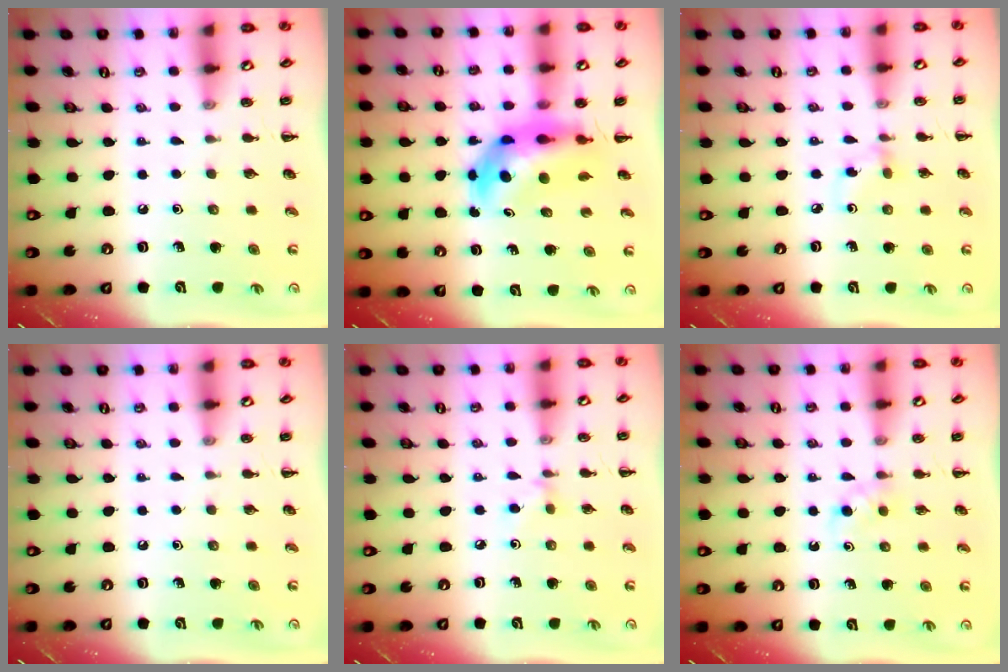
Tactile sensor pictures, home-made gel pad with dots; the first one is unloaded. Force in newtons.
{"total": 7.7, "press": 7.4, "slide": 2.2}
{"total": 2.8, "press": 2.6, "slide": 1.1}
{"total": 0.0}
{"total": 2.8, "press": 2.6, "slide": 0.9}
{"total": 2.9, "press": 2.6, "slide": 1.1}